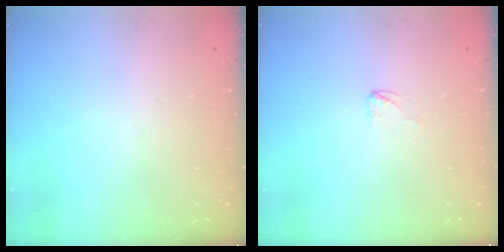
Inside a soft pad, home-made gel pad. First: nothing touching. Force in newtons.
{"total": 2.1, "press": 2.1, "slide": 0.2}